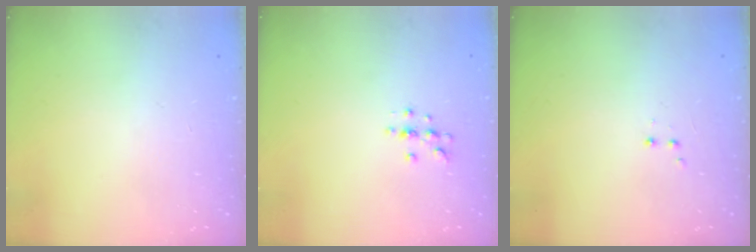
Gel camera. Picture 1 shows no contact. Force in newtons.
{"total": 4.2, "press": 4.2, "slide": 0.5}
{"total": 2.0, "press": 1.8, "slide": 0.9}